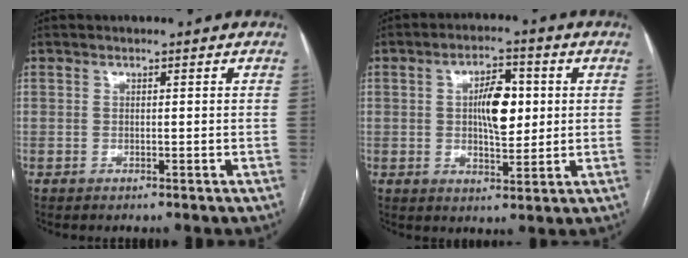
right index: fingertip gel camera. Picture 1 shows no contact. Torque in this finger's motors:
{"motor_torque": [0.30, 0.05, 0.21, 0.08]}